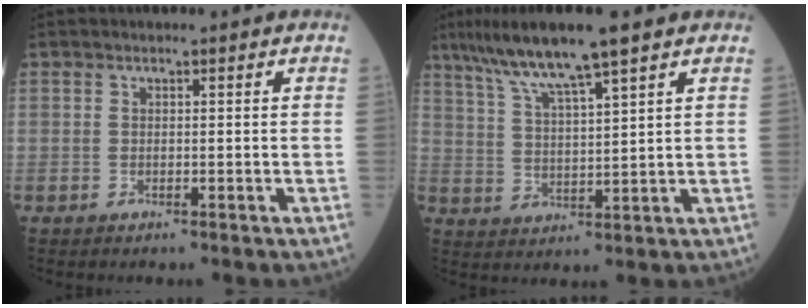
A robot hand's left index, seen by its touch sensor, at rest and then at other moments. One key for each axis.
{"total": 9.7, "fx": 7.1, "fy": -0.1, "fz": 6.6, "tx": -0.126, "ty": 0.012, "tz": 0.128}